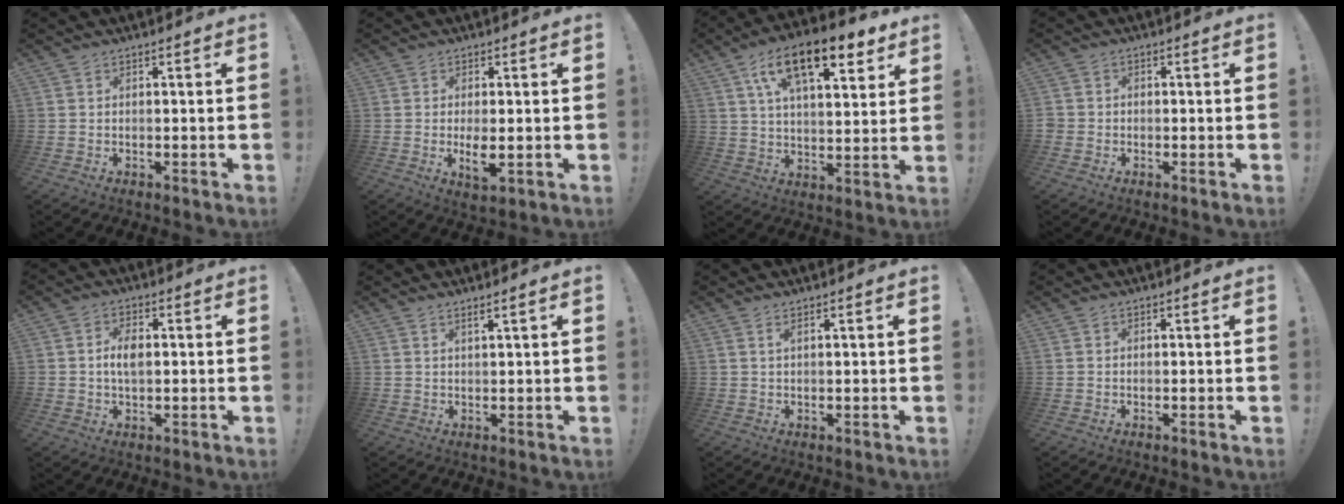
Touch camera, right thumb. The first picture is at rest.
{"total": 4.9, "force": [-0.2, 1.7, 4.6], "torque": [-0.075, -0.010, -0.001]}
{"total": 16.9, "force": [9.4, 6.6, 12.3], "torque": [-0.202, -0.037, 0.158]}
{"total": 1.7, "force": [-0.9, 1.4, 0.6], "torque": [-0.014, 0.008, -0.015]}
{"total": 5.0, "force": [0.2, 2.9, 4.0], "torque": [-0.066, 0.008, 0.002]}
{"total": 2.2, "force": [1.4, -0.2, 1.7], "torque": [-0.025, -0.005, 0.022]}
{"total": 1.5, "force": [0.7, 0.1, 1.3], "torque": [-0.023, -0.001, 0.011]}
{"total": 0.0}